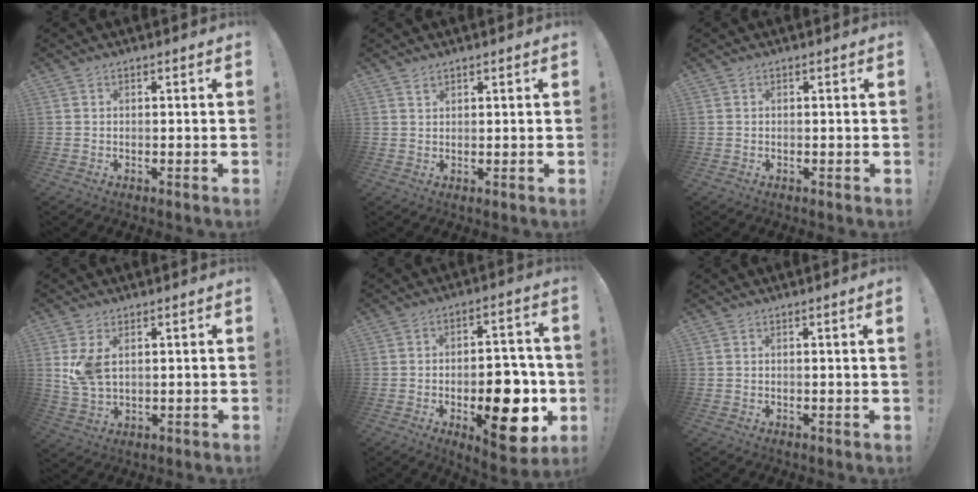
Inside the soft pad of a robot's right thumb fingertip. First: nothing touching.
{"total": 1.5, "force": [1.3, 0.7, 0.3], "torque": [-0.004, -0.006, 0.024]}
{"total": 0.0}
{"total": 6.7, "force": [2.3, 4.0, 4.9], "torque": [-0.079, -0.011, 0.044]}
{"total": 18.0, "force": [-5.1, 9.1, 14.6], "torque": [-0.154, 0.022, -0.065]}
{"total": 1.6, "force": [0.6, -0.6, 1.3], "torque": [-0.015, -0.006, 0.008]}